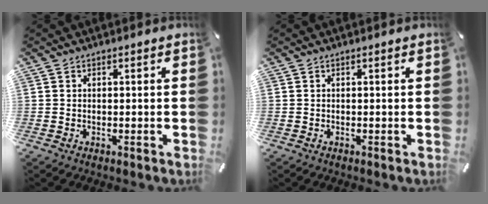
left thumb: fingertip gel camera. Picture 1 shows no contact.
{"total": 0.0}